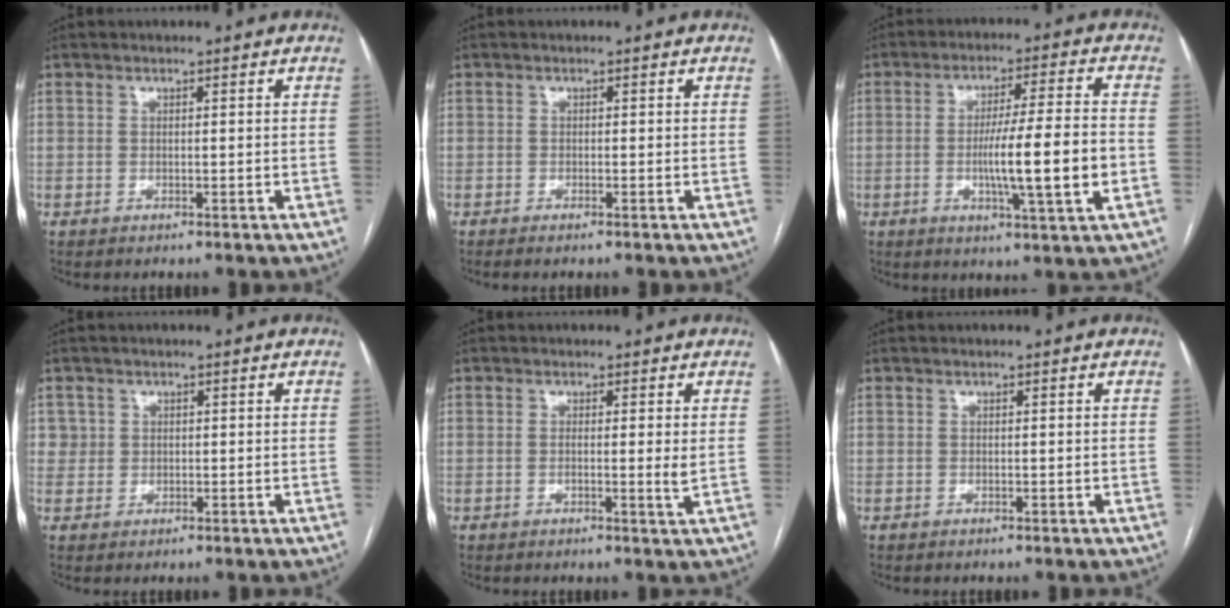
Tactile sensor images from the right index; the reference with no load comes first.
{"total": 0.8, "force": [-0.6, -0.1, 0.5], "torque": [-0.011, 0.000, -0.011]}
{"total": 12.0, "force": [-2.3, 0.0, 11.8], "torque": [-0.194, -0.005, -0.040]}
{"total": 2.3, "force": [0.8, 2.1, -0.2], "torque": [0.020, 0.004, 0.008]}
{"total": 2.2, "force": [0.1, -0.2, 2.2], "torque": [-0.037, -0.003, -0.001]}
{"total": 0.0}